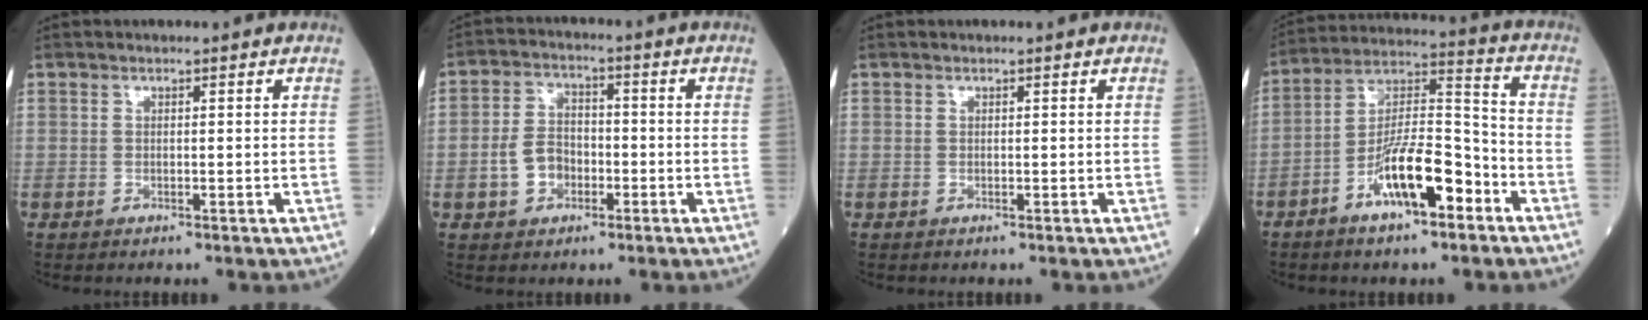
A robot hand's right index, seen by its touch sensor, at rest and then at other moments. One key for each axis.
{"total": 5.9, "fx": -1.9, "fy": 4.3, "fz": 3.6, "tx": -0.081, "ty": 0.017, "tz": -0.034}
{"total": 0.0}
{"total": 12.5, "fx": -6.3, "fy": 3.2, "fz": 10.2, "tx": -0.191, "ty": 0.014, "tz": -0.111}